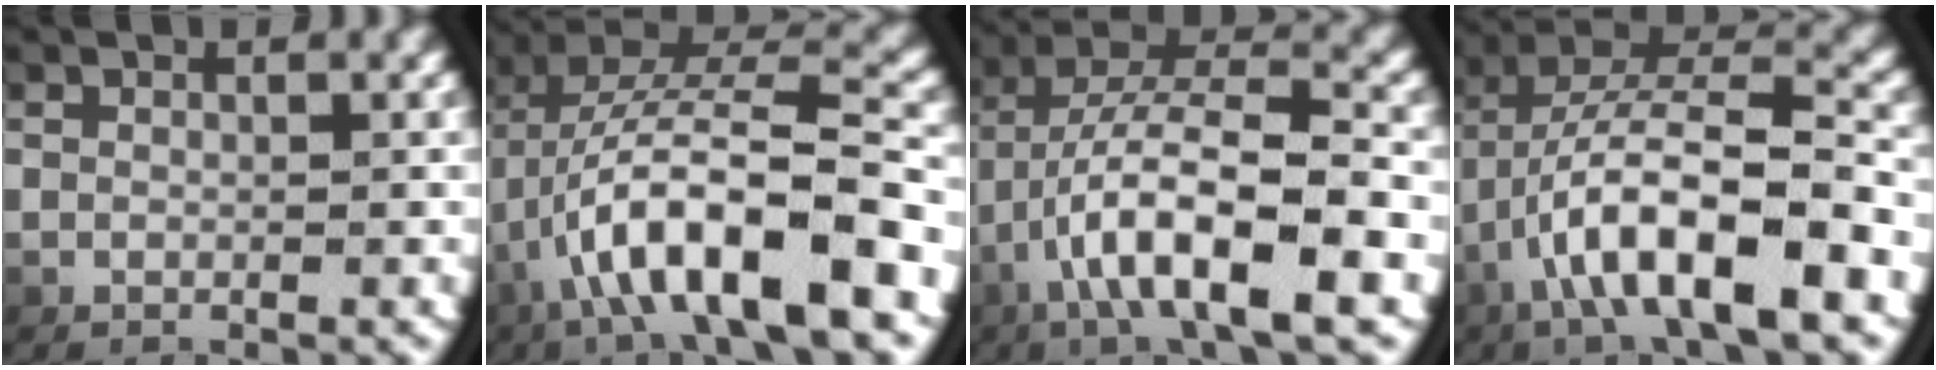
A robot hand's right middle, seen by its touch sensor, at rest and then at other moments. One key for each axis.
{"total": 7.9, "fx": -1.7, "fy": 2.1, "fz": 7.4, "tx": -0.125, "ty": 0.002, "tz": -0.020}
{"total": 7.5, "fx": -1.0, "fy": 2.3, "fz": 7.0, "tx": -0.131, "ty": -0.003, "tz": -0.010}
{"total": 7.2, "fx": -1.7, "fy": 2.2, "fz": 6.6, "tx": -0.118, "ty": -0.002, "tz": -0.018}